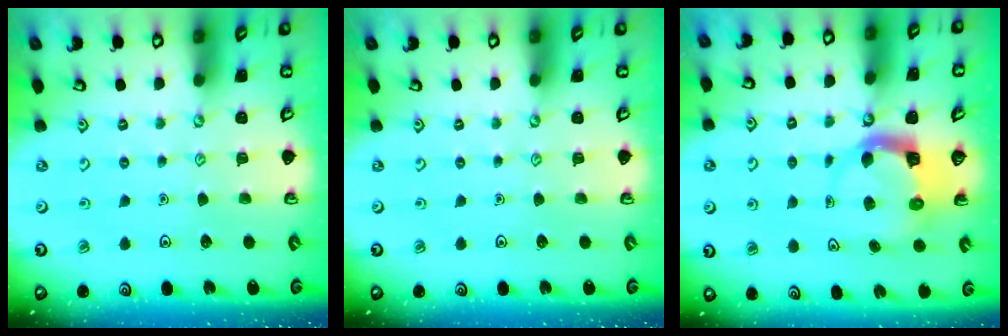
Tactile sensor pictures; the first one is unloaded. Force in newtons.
{"total": 0.0}
{"total": 4.1, "press": 4.1, "slide": 0.3}